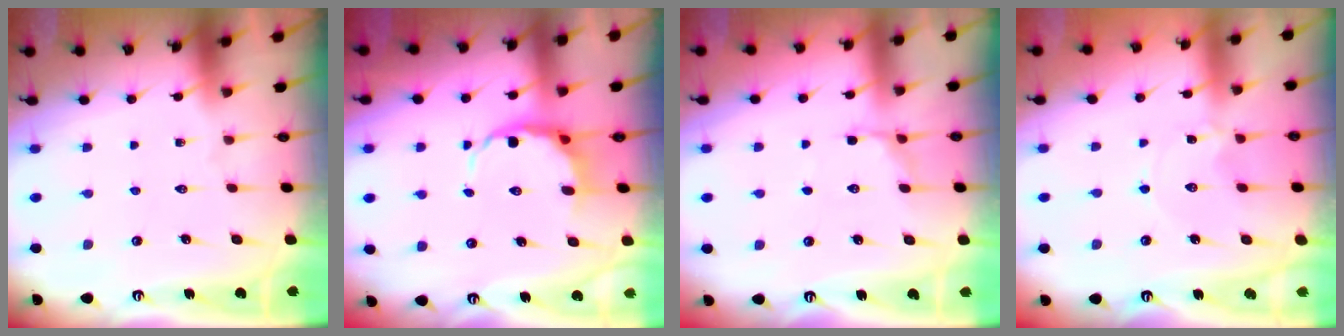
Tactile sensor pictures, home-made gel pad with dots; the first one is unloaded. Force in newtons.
{"total": 6.1, "press": 5.7, "slide": 2.2}
{"total": 4.5, "press": 4.2, "slide": 1.8}
{"total": 1.6, "press": 1.5, "slide": 0.2}